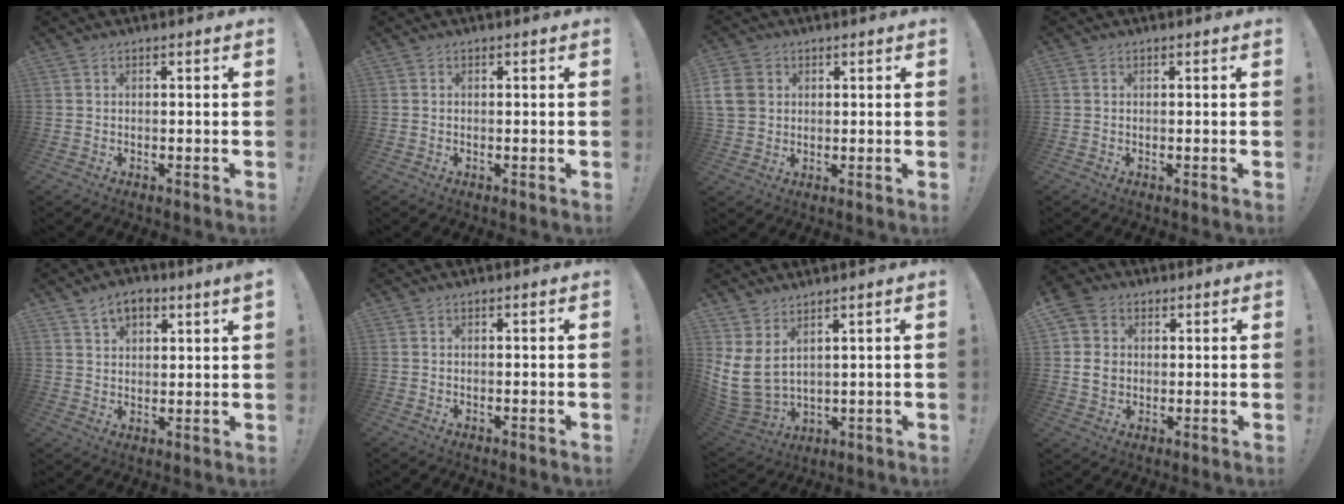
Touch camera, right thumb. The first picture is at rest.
{"total": 0.0}
{"total": 8.5, "force": [1.8, 7.2, 4.1], "torque": [-0.086, -0.001, 0.040]}
{"total": 0.0}
{"total": 5.8, "force": [4.0, 2.4, 3.3], "torque": [-0.055, -0.011, 0.072]}
{"total": 0.0}
{"total": 9.5, "force": [2.8, 5.9, 7.0], "torque": [-0.156, -0.024, 0.057]}
{"total": 7.7, "force": [0.8, 6.8, 3.5], "torque": [-0.070, 0.001, 0.018]}